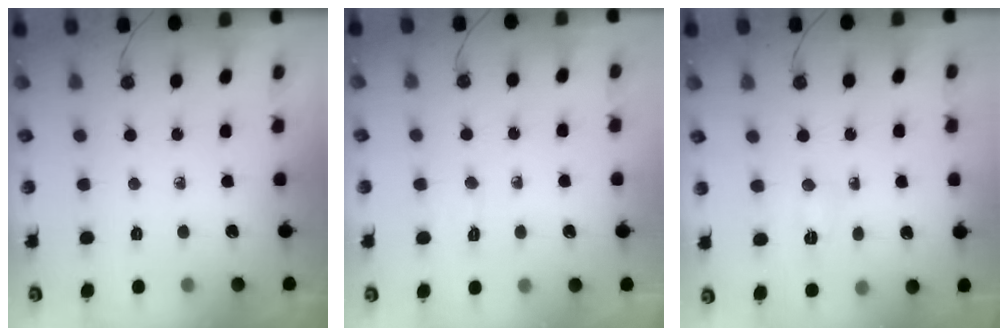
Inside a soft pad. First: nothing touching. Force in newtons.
{"total": 2.8, "press": 2.8, "slide": 0.4}
{"total": 3.9, "press": 3.9, "slide": 0.7}